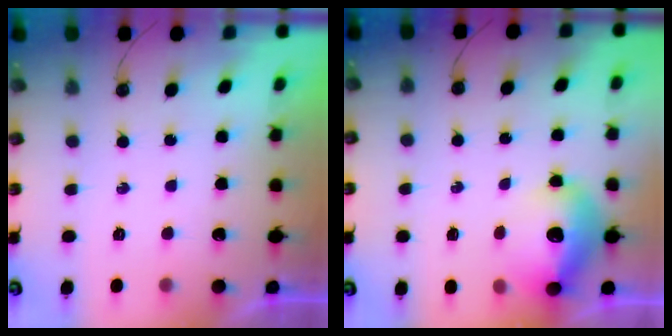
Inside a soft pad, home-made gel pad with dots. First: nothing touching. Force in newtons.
{"total": 14.1, "press": 14.0, "slide": 1.1}